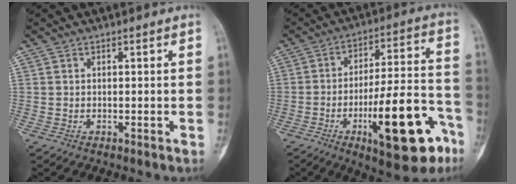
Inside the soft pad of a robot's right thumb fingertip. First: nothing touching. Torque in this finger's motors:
{"motor_torque": [1.83, 0.73, 2.01, -0.76, 0.48]}